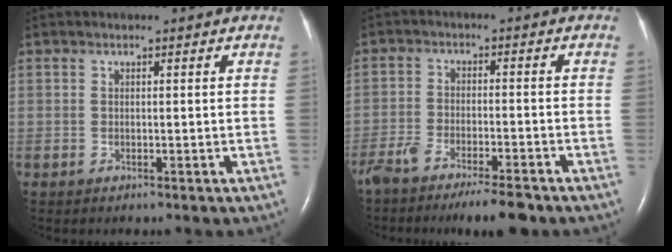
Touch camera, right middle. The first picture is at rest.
{"total": 10.0, "force": [-8.0, 1.7, 5.8], "torque": [-0.094, -0.013, -0.126]}